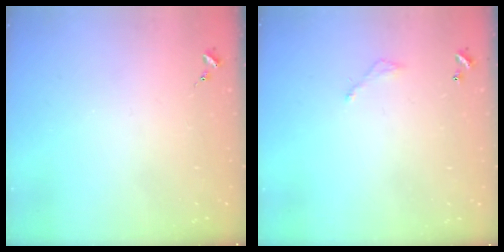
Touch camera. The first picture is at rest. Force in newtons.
{"total": 3.8, "press": 3.8, "slide": 0.2}